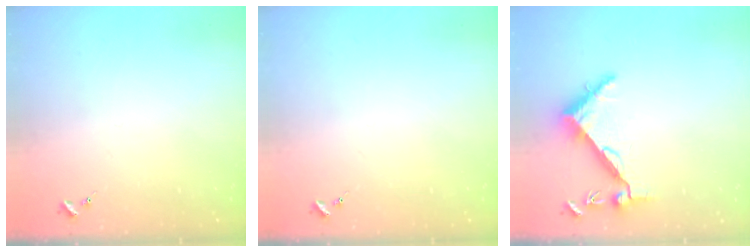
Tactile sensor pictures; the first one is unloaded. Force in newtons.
{"total": 0.0}
{"total": 6.3, "press": 6.2, "slide": 0.7}